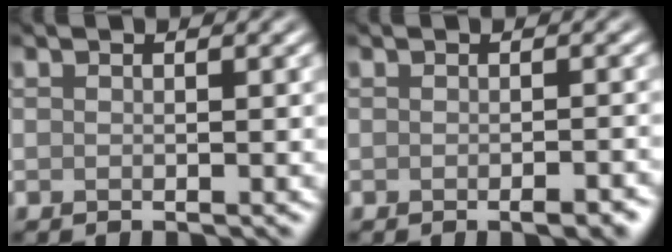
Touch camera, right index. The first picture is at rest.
{"total": 2.0, "force": [-1.0, 0.5, 1.6], "torque": [-0.020, -0.002, -0.012]}